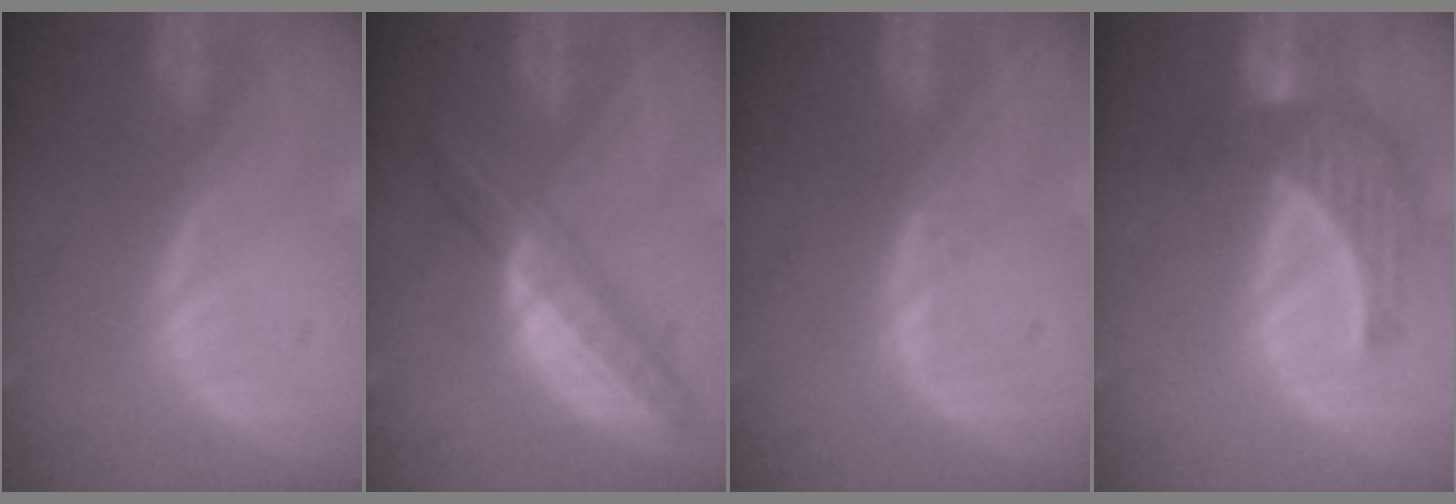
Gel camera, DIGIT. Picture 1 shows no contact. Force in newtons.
{"total": 7.7, "press": 6.5, "slide": 4.1}
{"total": 0.7, "press": 0.7, "slide": 0.1}
{"total": 7.1, "press": 6.8, "slide": 2.2}